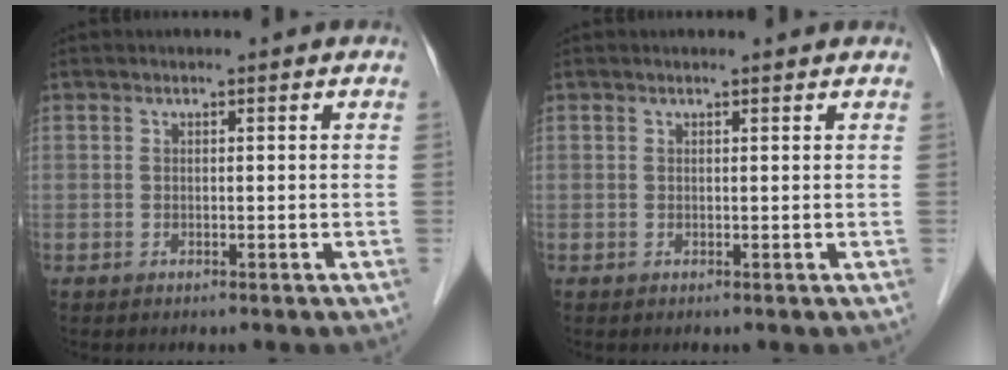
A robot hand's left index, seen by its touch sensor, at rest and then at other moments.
{"total": 1.0, "force": [1.0, 0.1, 0.1], "torque": [-0.012, 0.004, 0.011]}